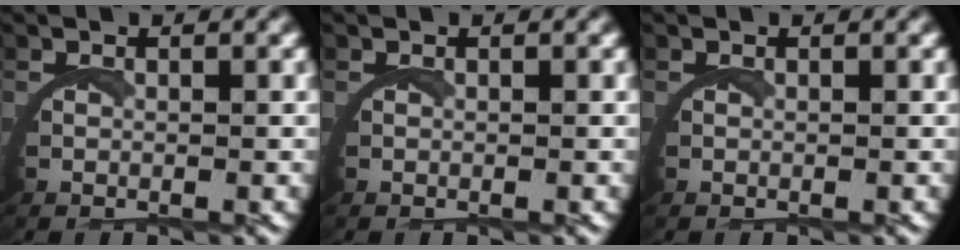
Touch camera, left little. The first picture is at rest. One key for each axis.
{"total": 0.0}
{"total": 0.0}